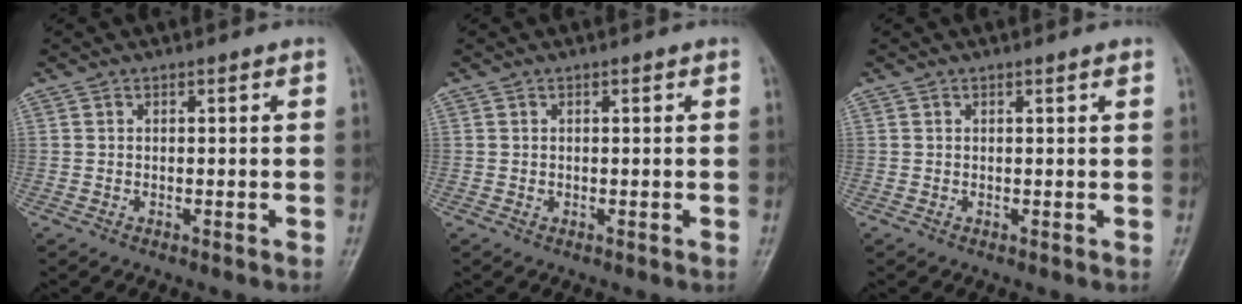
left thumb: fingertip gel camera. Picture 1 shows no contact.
{"total": 0.6, "force": [0.2, 0.4, 0.4], "torque": [0.000, 0.001, 0.003]}
{"total": 0.8, "force": [0.6, 0.0, 0.6], "torque": [-0.008, -0.001, 0.007]}